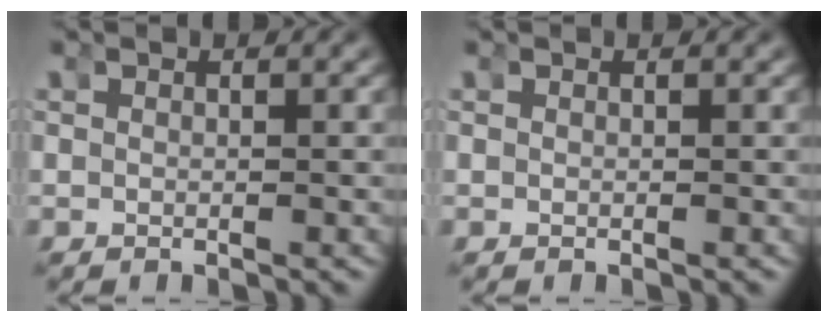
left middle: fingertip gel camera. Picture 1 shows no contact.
{"total": 0.0}